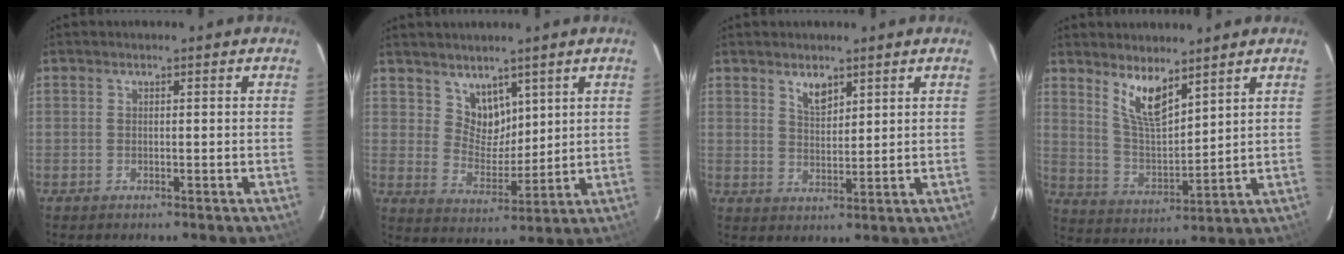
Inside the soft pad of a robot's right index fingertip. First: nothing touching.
{"total": 6.5, "force": [4.4, 4.4, 2.1], "torque": [-0.025, 0.001, 0.087]}
{"total": 3.9, "force": [2.7, 1.8, 2.3], "torque": [-0.037, 0.000, 0.049]}
{"total": 8.6, "force": [5.9, 2.6, 5.7], "torque": [-0.106, -0.008, 0.124]}